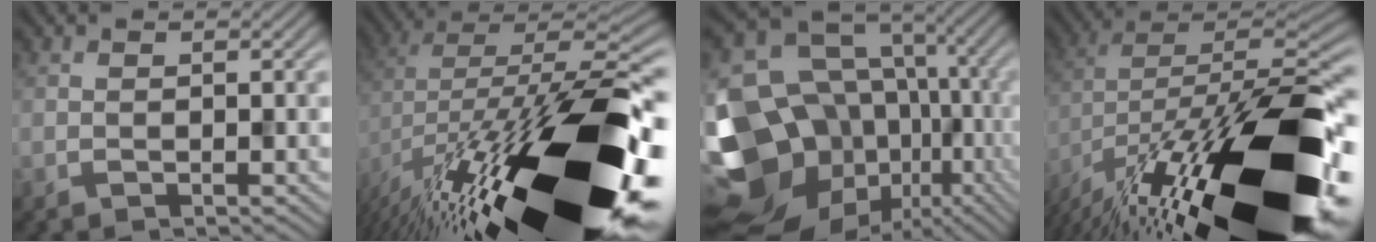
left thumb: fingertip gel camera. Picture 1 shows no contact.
{"total": 18.8, "force": [-7.3, 7.8, 15.5], "torque": [-0.281, -0.050, -0.089]}
{"total": 18.8, "force": [-5.6, 14.8, 10.3], "torque": [-0.245, -0.017, -0.040]}
{"total": 19.2, "force": [-10.0, 6.4, 15.0], "torque": [-0.260, -0.032, -0.141]}